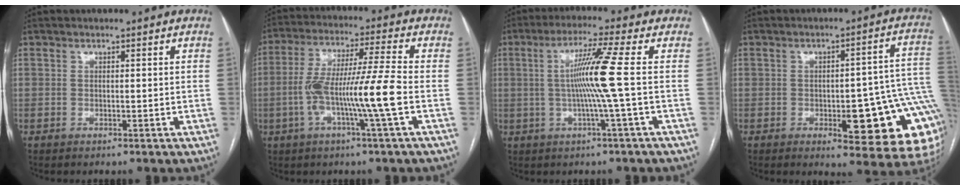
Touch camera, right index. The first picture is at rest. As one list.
[{"total": 11.9, "force": [-3.0, -0.8, 11.5], "torque": [-0.223, 0.007, -0.060]}, {"total": 8.4, "force": [-0.1, -2.2, 8.1], "torque": [-0.155, 0.003, 0.002]}, {"total": 19.0, "force": [-3.6, 5.5, 17.9], "torque": [-0.126, 0.028, -0.027]}]